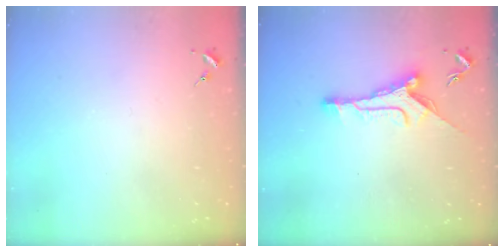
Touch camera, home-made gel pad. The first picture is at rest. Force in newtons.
{"total": 9.9, "press": 9.9, "slide": 0.4}